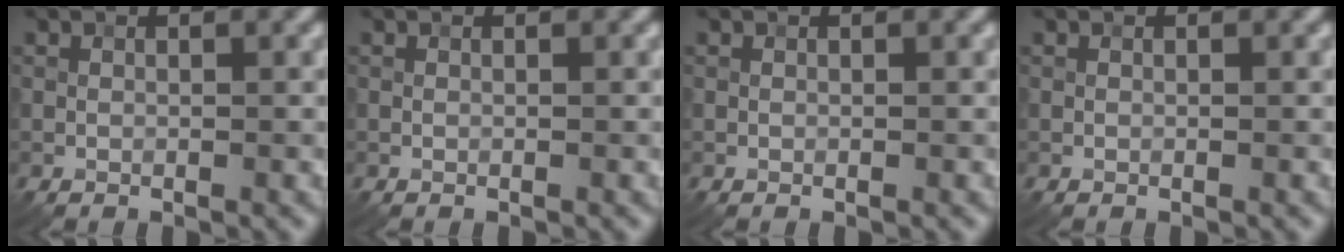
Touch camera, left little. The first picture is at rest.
{"total": 0.0}
{"total": 0.0}
{"total": 0.0}